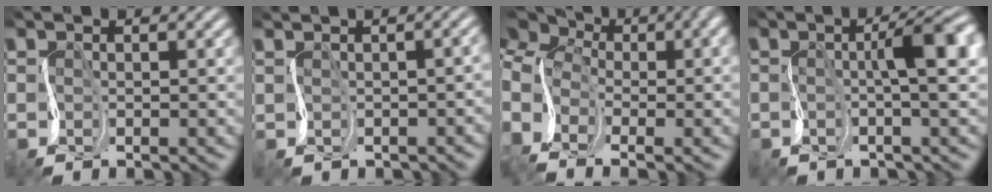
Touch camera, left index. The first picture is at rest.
{"total": 2.6, "force": [-0.2, 1.7, 2.1], "torque": [0.008, 0.019, -0.005]}
{"total": 12.7, "force": [-0.1, 8.4, 9.5], "torque": [-0.184, 0.017, 0.015]}
{"total": 4.6, "force": [0.5, 0.6, 4.6], "torque": [-0.065, 0.017, -0.003]}